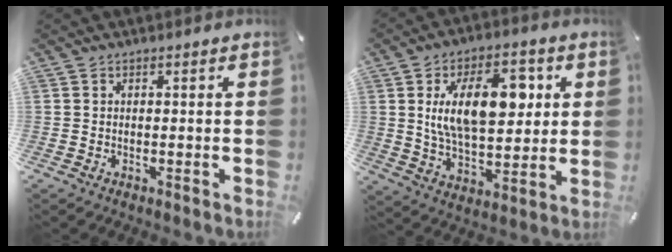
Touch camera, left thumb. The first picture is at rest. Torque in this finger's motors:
{"motor_torque": [2.69, 2.32, 1.98, -0.79, 0.25]}